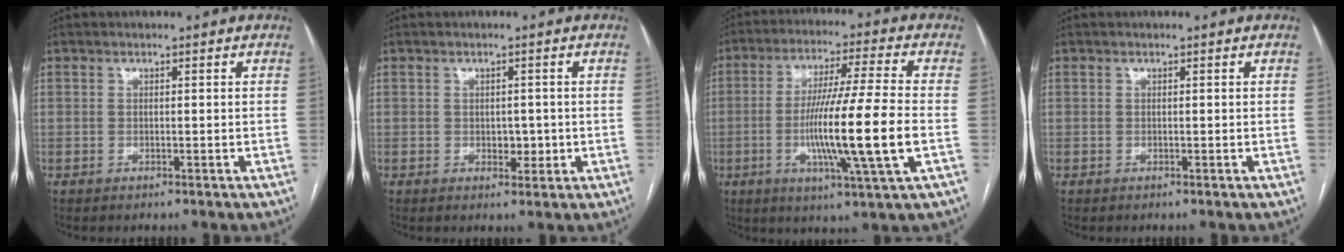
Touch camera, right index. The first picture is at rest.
{"total": 2.3, "force": [-0.3, 1.6, 1.6], "torque": [-0.019, 0.001, 0.001]}
{"total": 15.3, "force": [-3.0, -0.8, 15.0], "torque": [-0.276, -0.013, -0.060]}
{"total": 0.0}